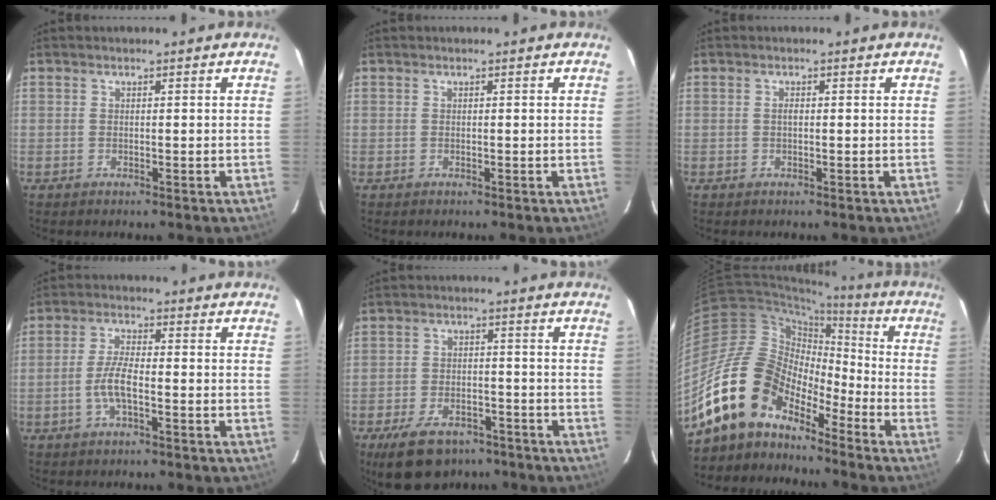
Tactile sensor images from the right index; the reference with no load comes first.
{"total": 0.0}
{"total": 0.7, "force": [0.0, 0.4, 0.6], "torque": [-0.011, 0.003, -0.002]}
{"total": 5.1, "force": [-1.8, 1.3, 4.6], "torque": [-0.098, 0.005, -0.035]}
{"total": 12.4, "force": [-8.6, 6.5, 6.2], "torque": [-0.144, -0.001, -0.132]}
{"total": 16.1, "force": [-12.1, 8.2, 6.7], "torque": [-0.127, 0.018, -0.234]}